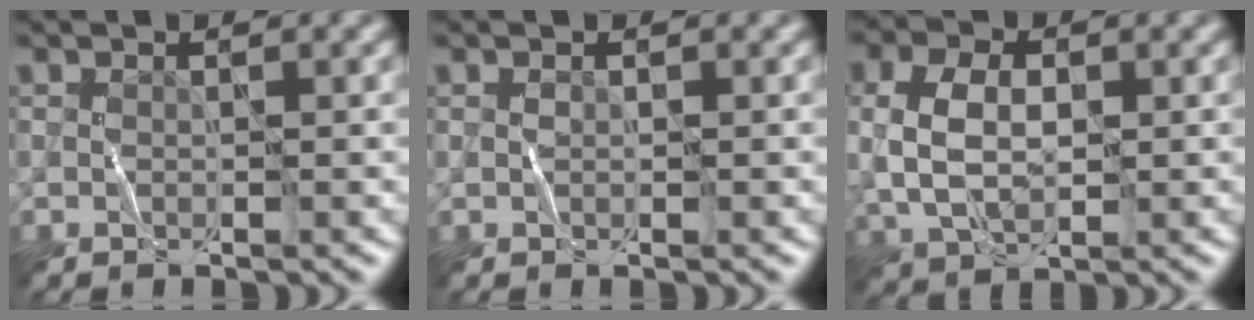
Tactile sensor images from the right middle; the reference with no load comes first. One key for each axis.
{"total": 0.0}
{"total": 5.2, "fx": 0.3, "fy": 3.5, "fz": 3.9, "tx": -0.090, "ty": 0.003, "tz": 0.010}